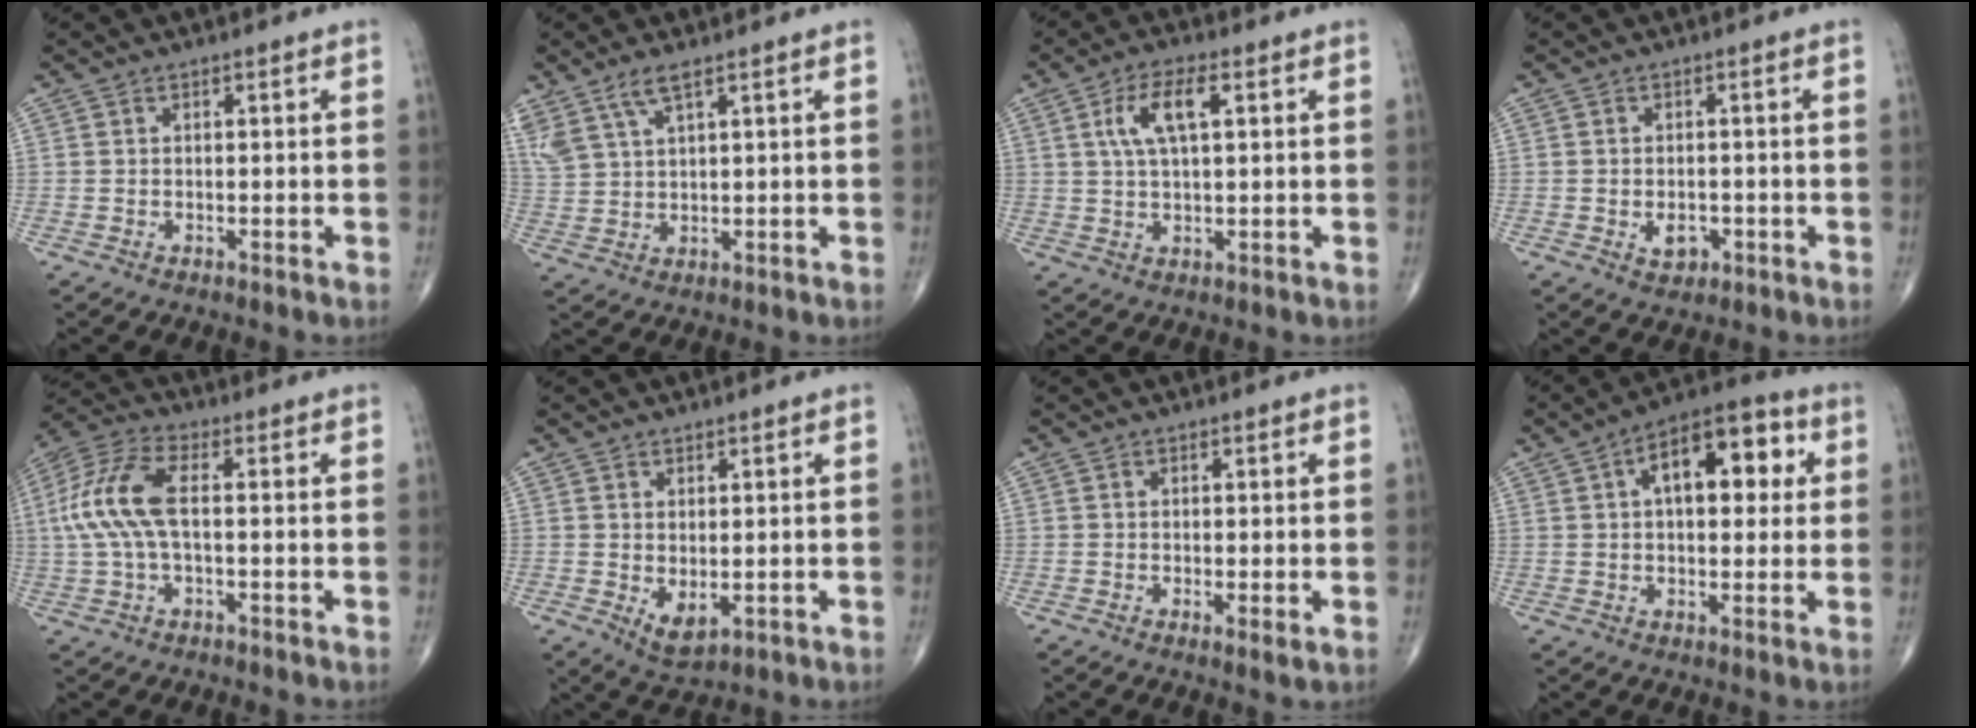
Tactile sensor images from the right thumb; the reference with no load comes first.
{"total": 7.0, "force": [4.6, 2.3, 4.8], "torque": [-0.114, -0.007, 0.101]}
{"total": 7.7, "force": [2.3, 2.9, 6.7], "torque": [-0.134, 0.007, 0.044]}
{"total": 3.2, "force": [-1.0, 2.2, 2.1], "torque": [-0.021, 0.003, -0.009]}
{"total": 11.5, "force": [0.5, 5.0, 10.3], "torque": [-0.247, 0.028, 0.005]}
{"total": 4.2, "force": [-0.4, 2.2, 3.5], "torque": [-0.051, -0.009, 0.007]}
{"total": 1.4, "force": [-0.2, 0.2, 1.4], "torque": [-0.028, -0.007, -0.004]}
{"total": 14.2, "force": [3.6, 7.3, 11.6], "torque": [-0.138, 0.023, 0.048]}